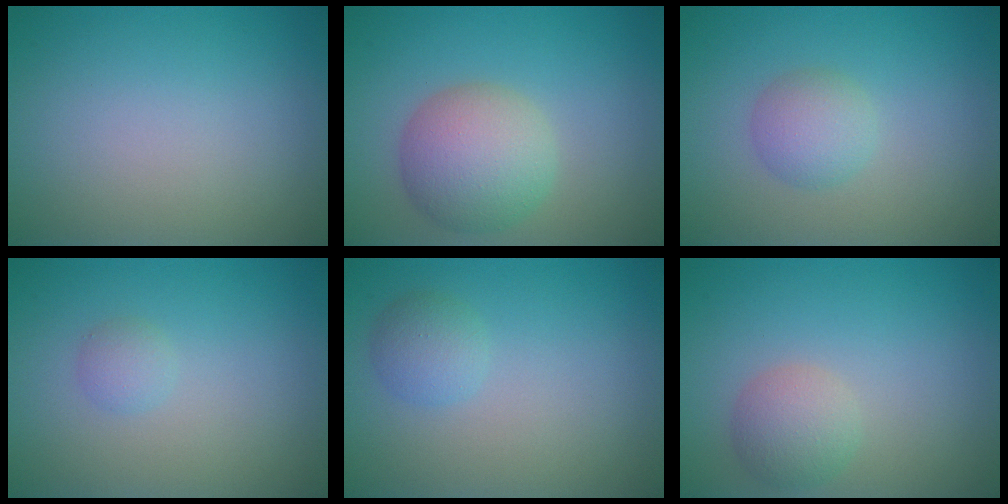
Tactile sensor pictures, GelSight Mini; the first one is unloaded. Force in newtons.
{"total": 5.8, "press": 5.8, "slide": 0.4}
{"total": 2.5, "press": 2.5, "slide": 0.0}
{"total": 1.1, "press": 1.1, "slide": 0.0}
{"total": 1.8, "press": 1.8, "slide": 0.1}
{"total": 2.7, "press": 2.7, "slide": 0.1}